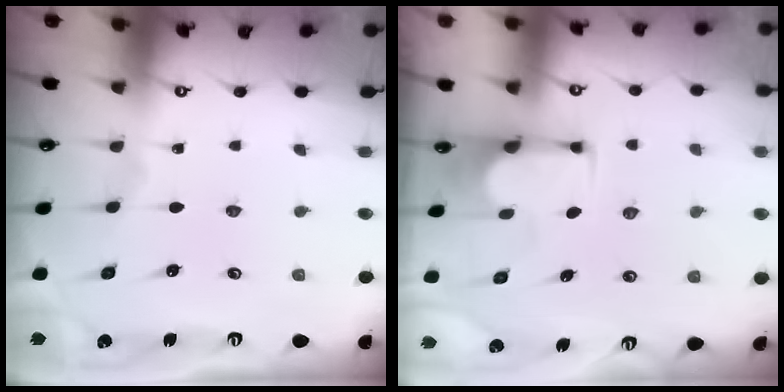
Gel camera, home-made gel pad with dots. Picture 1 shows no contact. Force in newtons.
{"total": 1.8, "press": 1.6, "slide": 0.9}